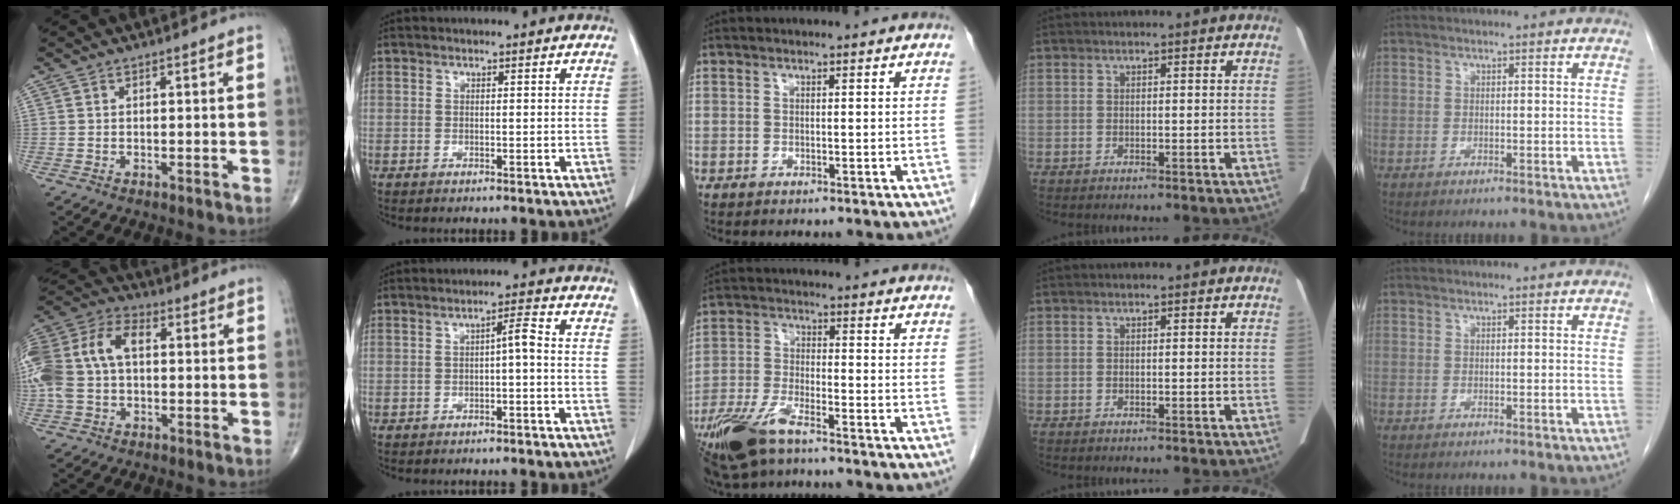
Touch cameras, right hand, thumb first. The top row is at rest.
{"thumb": {"total": 15.9, "force": [1.1, 10.1, 12.2], "torque": [-0.280, 0.043, 0.015]}, "index": {"total": 2.6, "force": [-0.5, 0.3, 2.5], "torque": [-0.037, 0.007, -0.009]}, "middle": {"total": 11.1, "force": [-7.9, 3.2, 7.1], "torque": [-0.148, -0.020, -0.151]}}